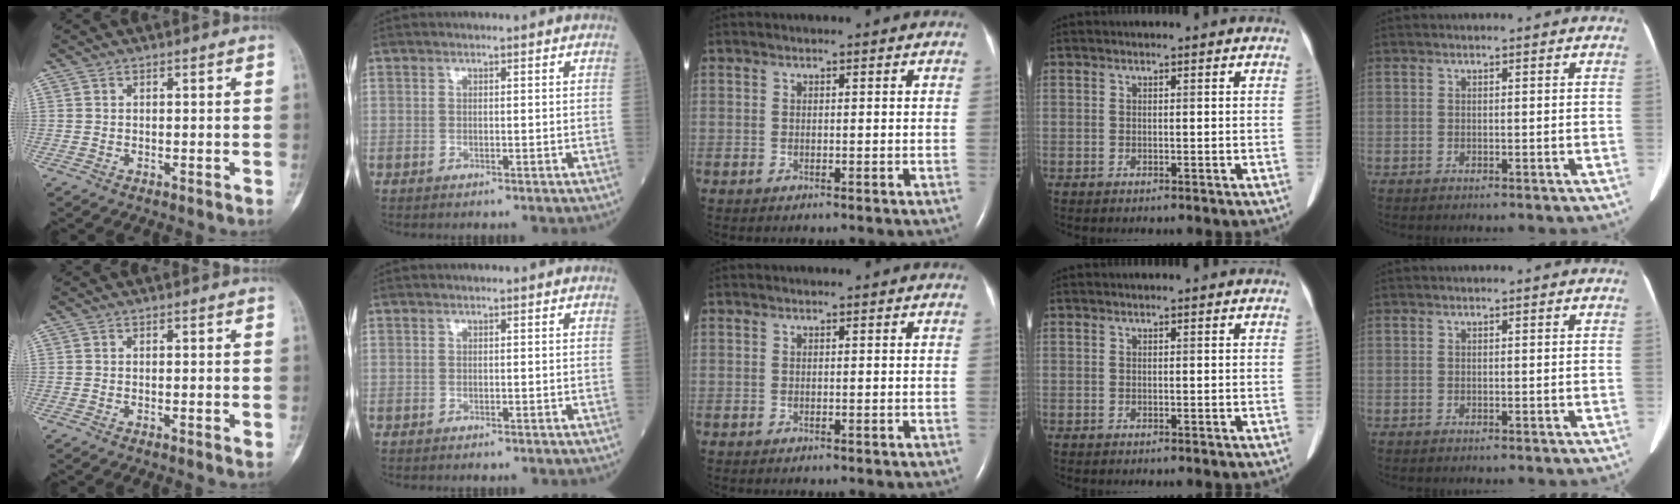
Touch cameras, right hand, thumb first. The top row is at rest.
{"thumb": {"total": 1.3, "force": [-0.2, 0.3, 1.2], "torque": [-0.019, -0.004, -0.003]}, "index": {"total": 0.7, "force": [-0.6, 0.2, 0.3], "torque": [-0.009, -0.002, -0.010]}}